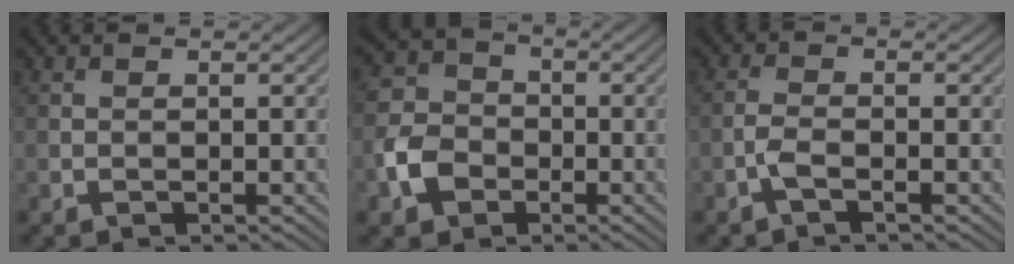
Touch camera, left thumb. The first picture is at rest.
{"total": 6.0, "force": [-2.3, 4.8, 2.7], "torque": [-0.068, -0.001, -0.059]}
{"total": 2.0, "force": [-1.2, 0.4, 1.6], "torque": [-0.037, 0.005, -0.031]}